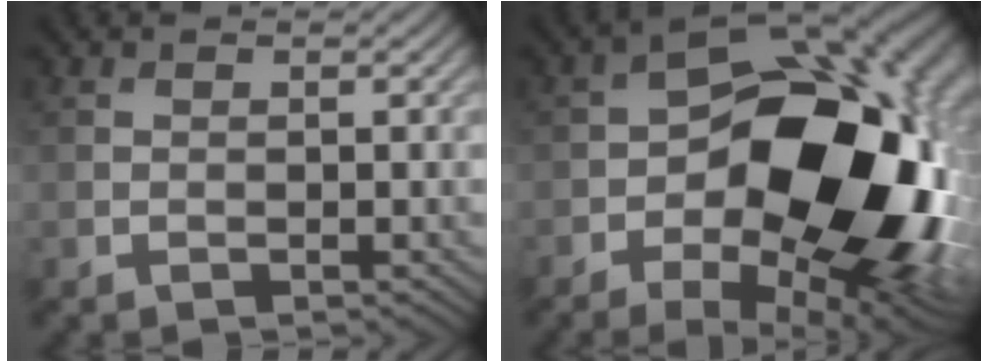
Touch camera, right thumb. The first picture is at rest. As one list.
[{"total": 20.8, "force": [-2.5, 12.2, 16.7], "torque": [-0.254, -0.023, -0.023]}]